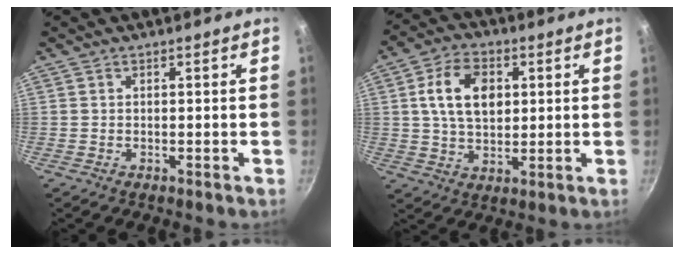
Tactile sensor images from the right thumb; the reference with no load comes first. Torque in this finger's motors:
{"motor_torque": [-0.12, 2.33, 1.01, -0.51, 0.22]}